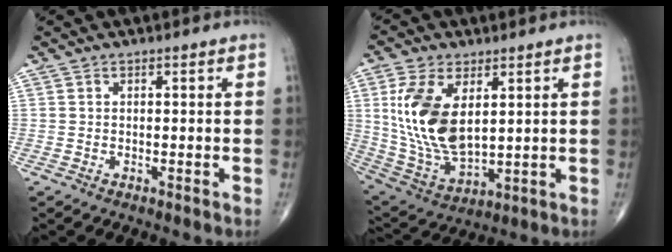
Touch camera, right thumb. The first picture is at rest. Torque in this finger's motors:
{"motor_torque": [1.64, 2.78, 1.66, 0.27, 0.63]}